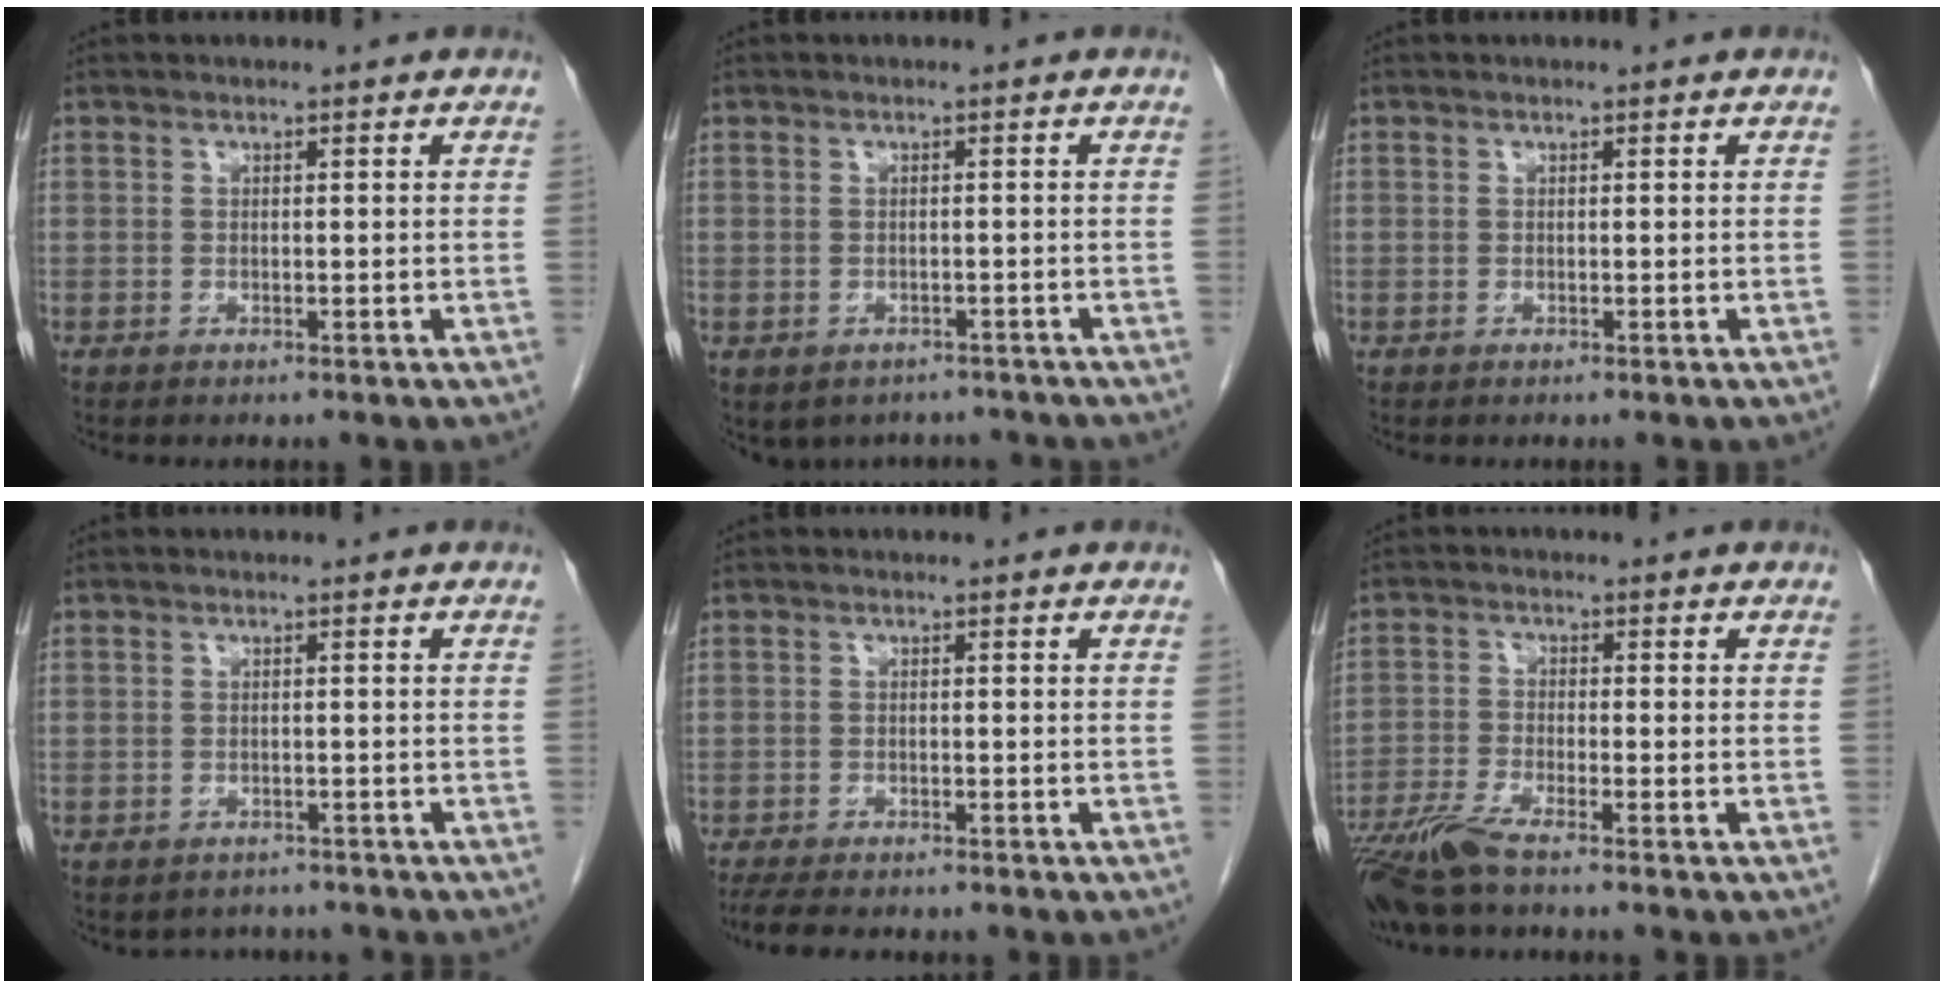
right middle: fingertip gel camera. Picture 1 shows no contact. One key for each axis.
{"total": 6.9, "fx": -5.5, "fy": 3.9, "fz": 1.3, "tx": -0.014, "ty": 0.011, "tz": -0.063}
{"total": 0.0}
{"total": 2.9, "fx": -2.6, "fy": 1.4, "fz": -0.3, "tx": -0.001, "ty": 0.006, "tz": -0.037}
{"total": 6.3, "fx": -5.4, "fy": 1.2, "fz": 3.0, "tx": -0.048, "ty": -0.014, "tz": -0.084}
{"total": 6.4, "fx": -5.2, "fy": 0.0, "fz": 3.8, "tx": -0.081, "ty": -0.021, "tz": -0.102}